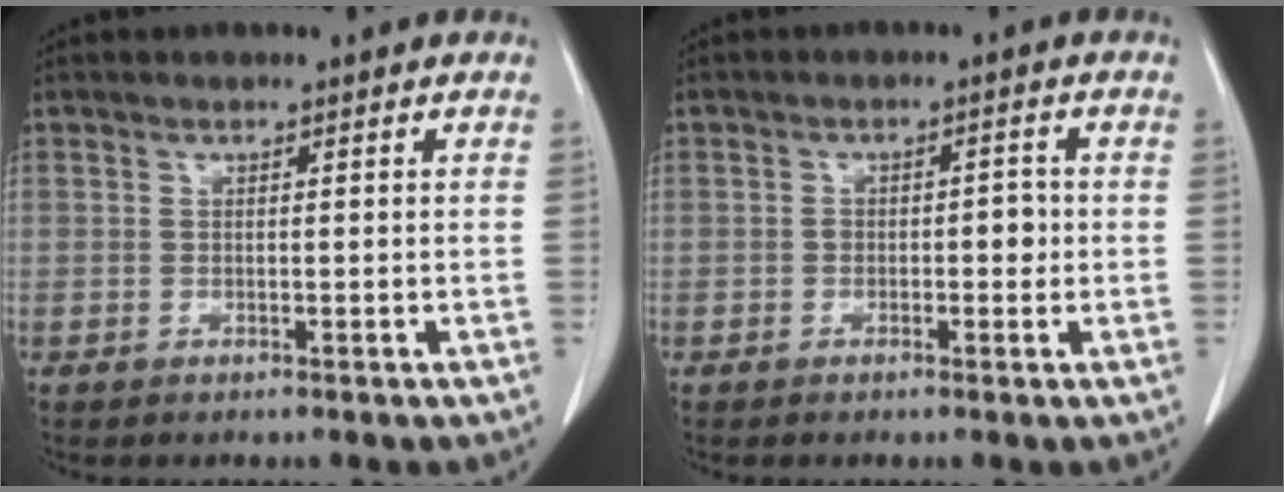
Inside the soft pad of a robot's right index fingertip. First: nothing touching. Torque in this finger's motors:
{"motor_torque": [0.41, -0.08, 0.00, 0.02]}